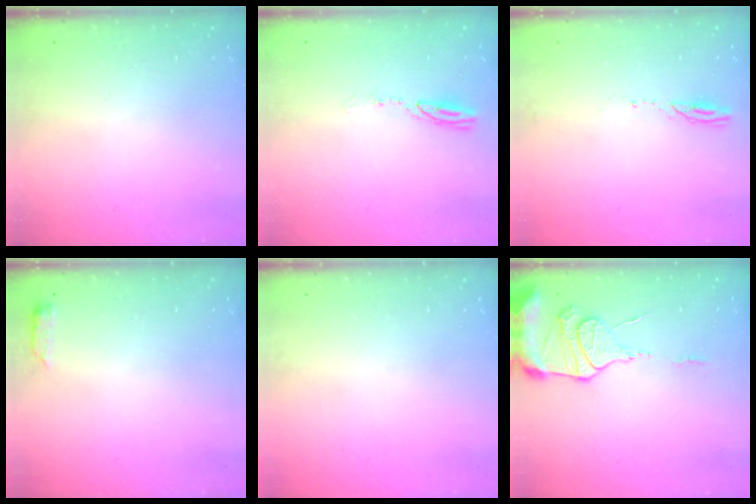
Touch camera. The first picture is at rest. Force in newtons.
{"total": 4.0, "press": 4.0, "slide": 0.4}
{"total": 2.6, "press": 2.6, "slide": 0.3}
{"total": 2.6, "press": 2.6, "slide": 0.5}
{"total": 0.0}
{"total": 12.5, "press": 12.4, "slide": 1.1}